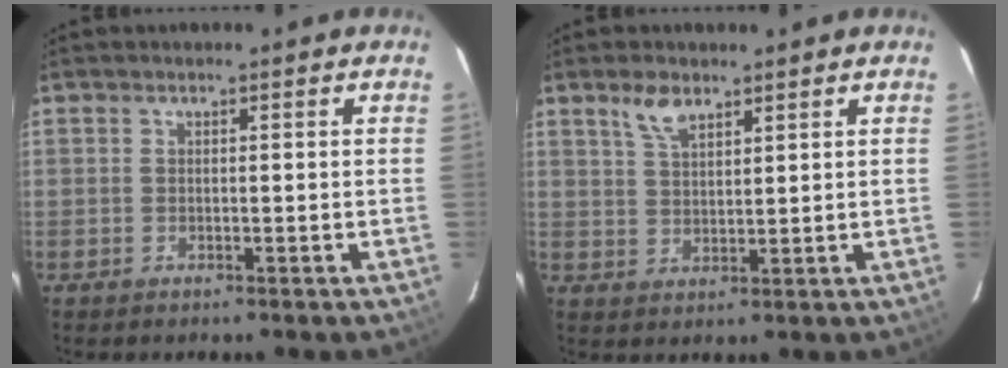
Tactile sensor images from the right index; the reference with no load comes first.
{"total": 4.6, "force": [3.1, 2.0, 2.6], "torque": [-0.049, 0.006, 0.062]}